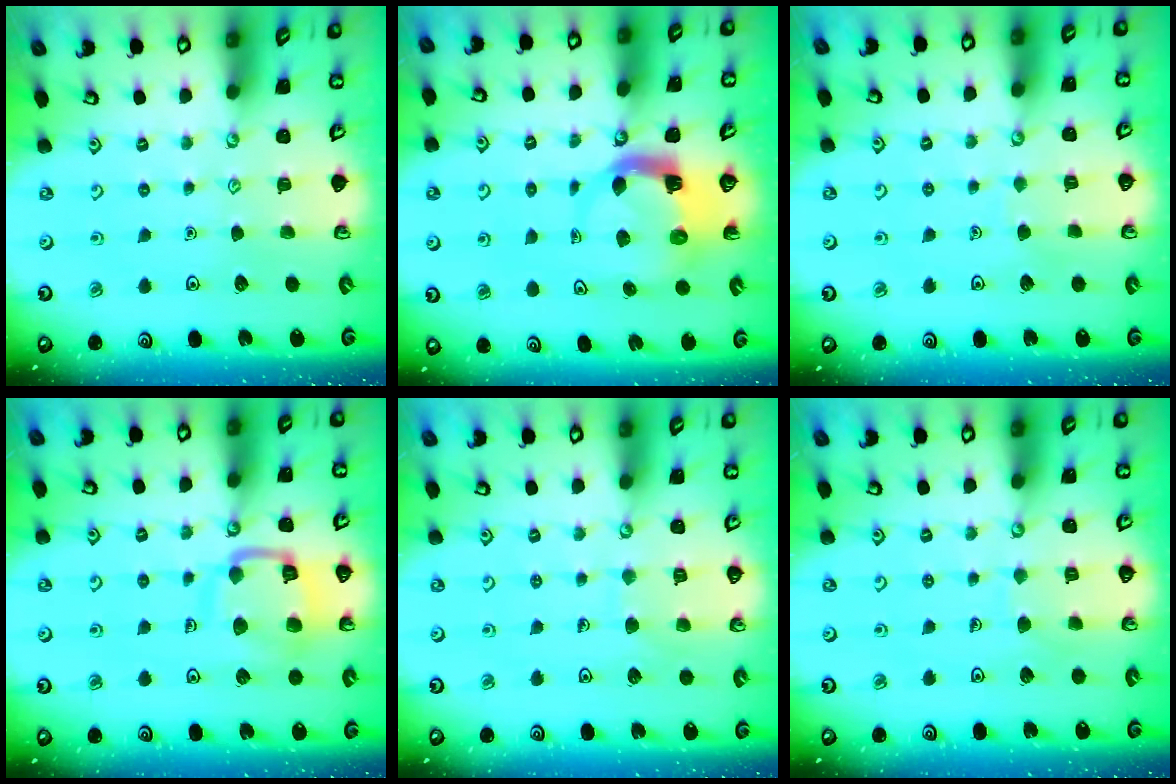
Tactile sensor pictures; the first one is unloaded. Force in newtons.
{"total": 4.4, "press": 4.3, "slide": 0.8}
{"total": 2.4, "press": 2.4, "slide": 0.1}
{"total": 13.3, "press": 13.2, "slide": 1.5}
{"total": 5.9, "press": 5.9, "slide": 0.4}
{"total": 4.9, "press": 4.8, "slide": 0.3}